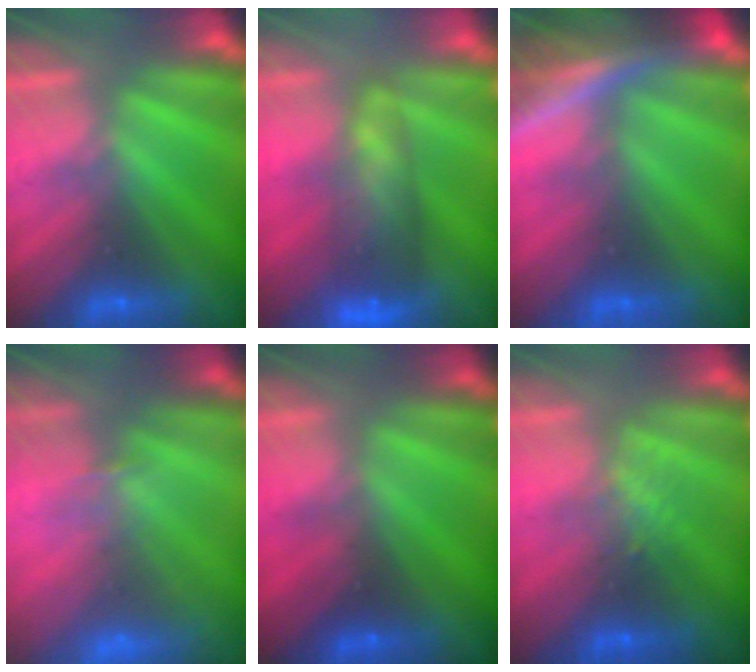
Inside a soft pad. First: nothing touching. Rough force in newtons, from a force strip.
{"total": 7.9}
{"total": 8.2}
{"total": 5.5}
{"total": 2.2}
{"total": 2.4}